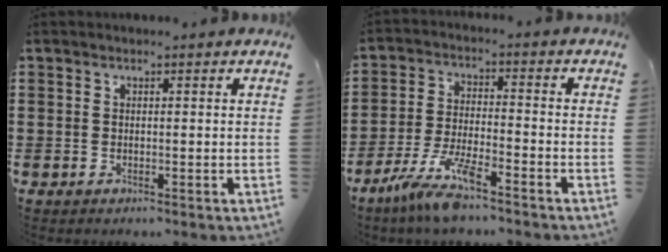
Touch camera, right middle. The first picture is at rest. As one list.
[{"total": 7.9, "force": [-6.2, 0.5, 4.8], "torque": [-0.108, -0.017, -0.120]}]